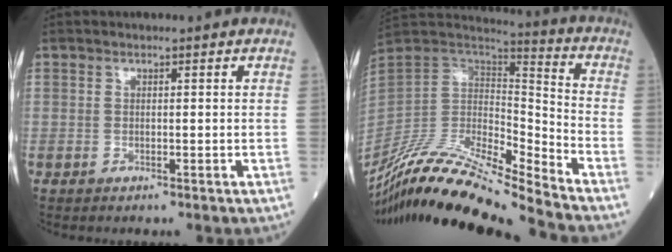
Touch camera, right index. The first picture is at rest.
{"total": 20.1, "force": [-18.2, -0.4, 8.6], "torque": [-0.180, 0.011, -0.335]}